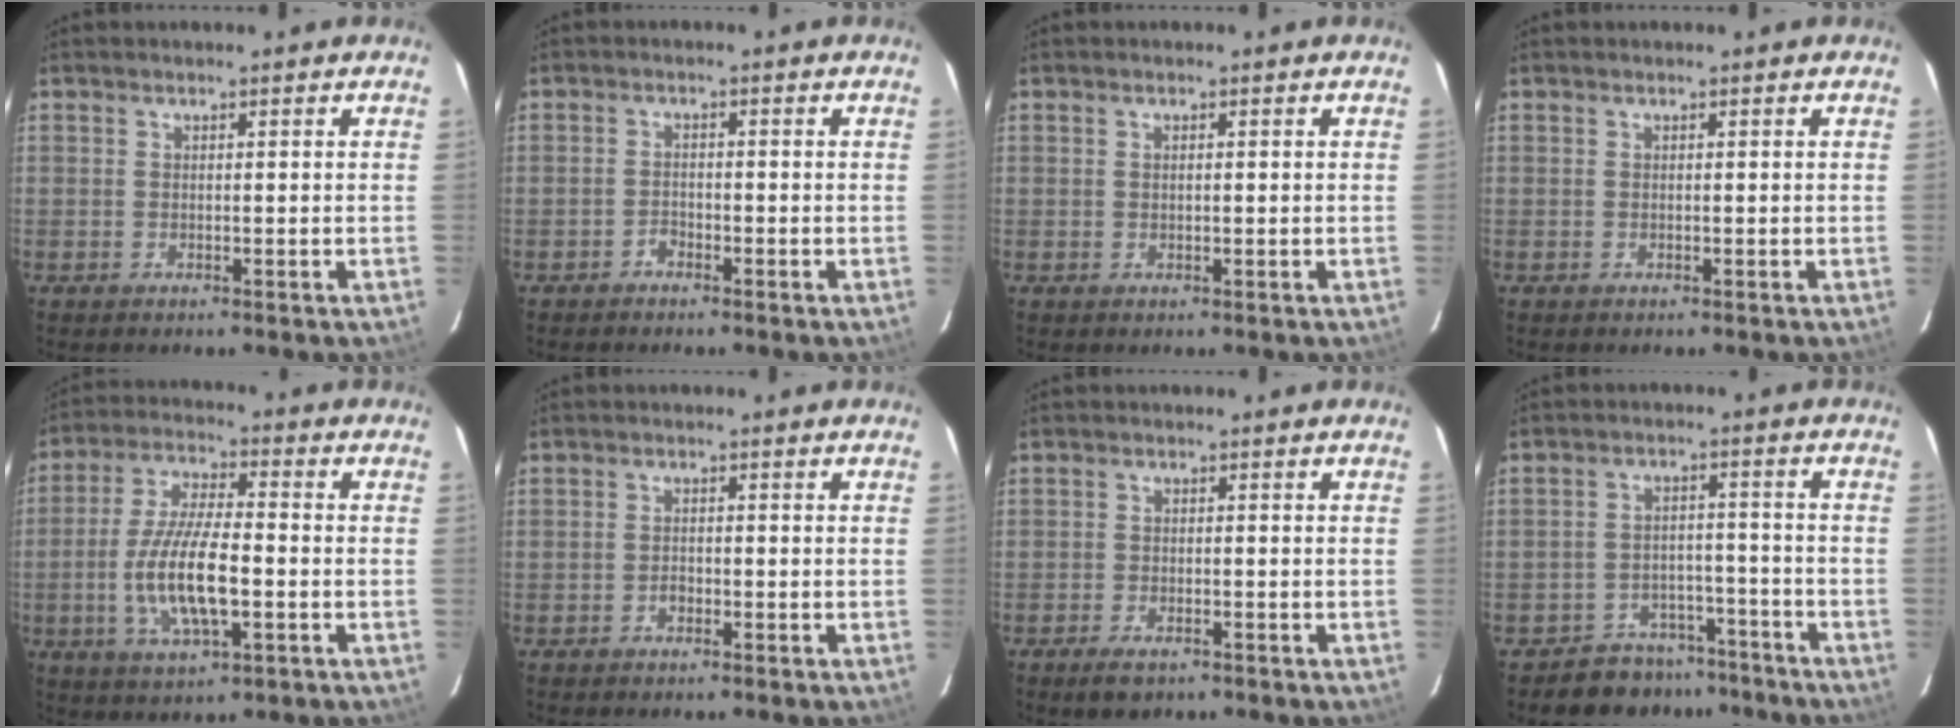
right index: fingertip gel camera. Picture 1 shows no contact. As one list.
[{"total": 1.3, "force": [-1.2, 0.6, 0.2], "torque": [-0.004, 0.003, -0.022]}, {"total": 0.6, "force": [0.2, 0.3, 0.5], "torque": [-0.010, 0.002, 0.003]}, {"total": 0.0}, {"total": 13.0, "force": [-2.9, 4.1, 12.0], "torque": [-0.243, -0.006, -0.052]}, {"total": 1.2, "force": [-0.7, 0.8, 0.5], "torque": [-0.011, 0.003, -0.010]}, {"total": 3.4, "force": [-2.3, 1.6, 2.0], "torque": [-0.047, -0.008, -0.040]}, {"total": 8.5, "force": [-7.0, 4.7, 0.9], "torque": [-0.024, 0.029, -0.092]}]